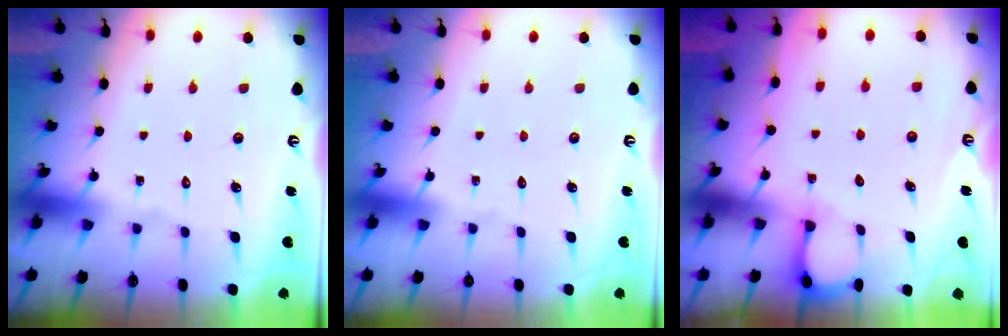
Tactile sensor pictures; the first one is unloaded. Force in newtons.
{"total": 0.0}
{"total": 2.9, "press": 2.9, "slide": 0.4}